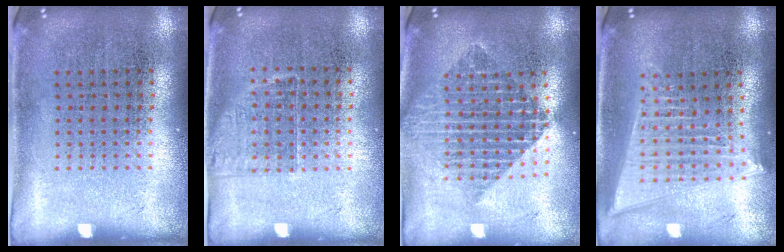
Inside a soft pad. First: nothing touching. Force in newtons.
{"total": 1.2, "press": 0.9, "slide": 0.7}
{"total": 2.0, "press": 1.6, "slide": 1.1}
{"total": 2.1, "press": 1.8, "slide": 1.1}